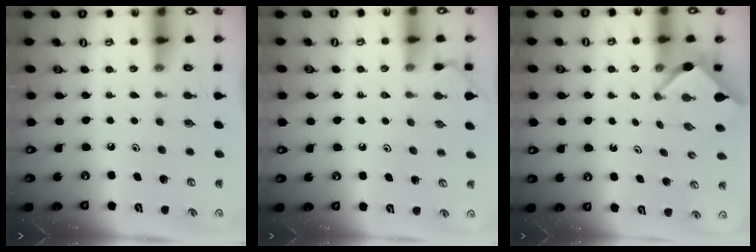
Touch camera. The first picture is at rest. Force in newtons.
{"total": 3.2, "press": 3.1, "slide": 0.5}
{"total": 2.6, "press": 2.5, "slide": 0.4}